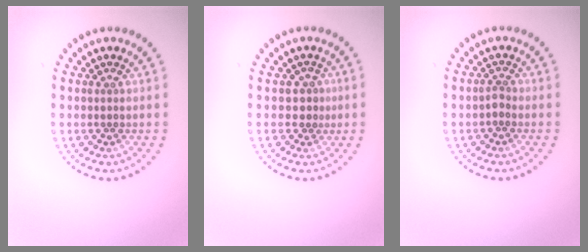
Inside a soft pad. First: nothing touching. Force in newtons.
{"total": 1.4, "press": 0.9, "slide": 1.1}
{"total": 0.9, "press": 0.7, "slide": 0.6}